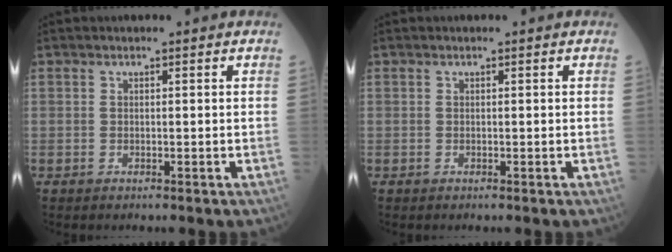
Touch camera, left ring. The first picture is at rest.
{"total": 0.0}